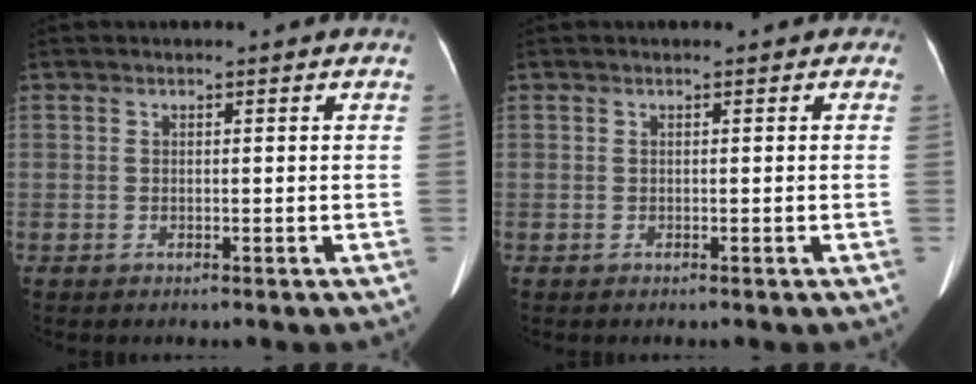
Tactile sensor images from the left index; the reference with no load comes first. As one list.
[{"total": 0.0}]